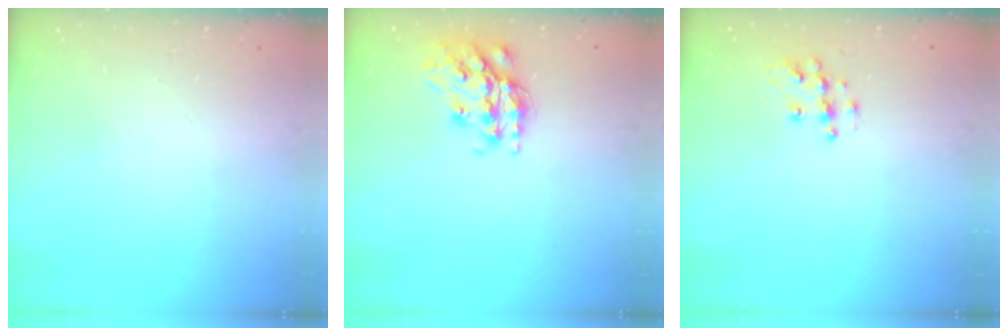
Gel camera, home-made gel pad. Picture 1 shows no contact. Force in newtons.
{"total": 16.9, "press": 16.9, "slide": 1.2}
{"total": 8.9, "press": 8.9, "slide": 0.5}